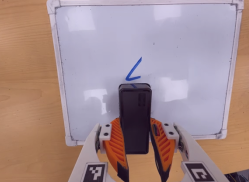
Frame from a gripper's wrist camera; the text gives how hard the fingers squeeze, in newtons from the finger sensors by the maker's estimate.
{"total": 8.1, "left": 6.3, "right": 9.8}